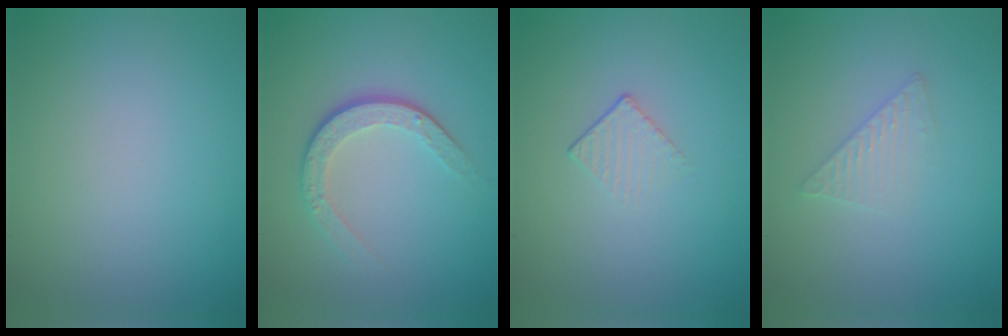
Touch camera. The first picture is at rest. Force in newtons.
{"total": 3.7, "press": 2.6, "slide": 2.6}
{"total": 1.2, "press": 0.5, "slide": 1.1}
{"total": 1.6, "press": 1.6, "slide": 0.1}